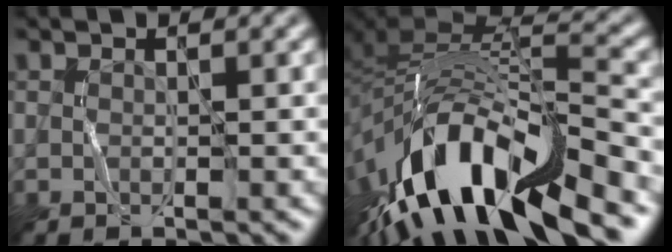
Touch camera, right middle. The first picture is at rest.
{"total": 13.9, "force": [-8.8, 4.9, 9.6], "torque": [-0.187, 0.020, -0.146]}